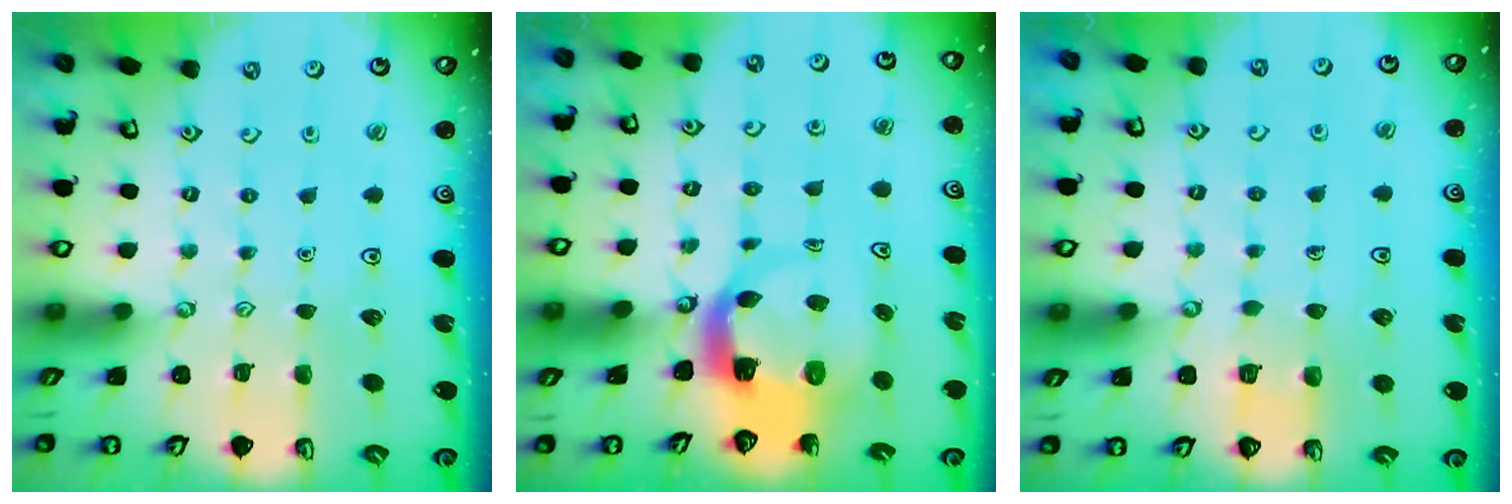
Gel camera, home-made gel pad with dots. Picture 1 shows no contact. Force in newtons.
{"total": 5.4, "press": 5.3, "slide": 0.8}
{"total": 4.2, "press": 4.2, "slide": 0.4}